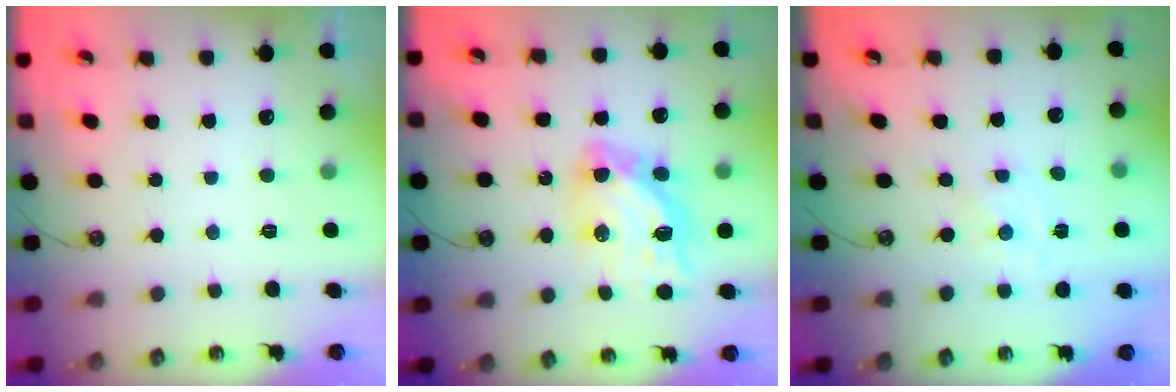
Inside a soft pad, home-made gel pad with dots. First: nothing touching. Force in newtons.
{"total": 13.6, "press": 13.5, "slide": 1.7}
{"total": 0.0}